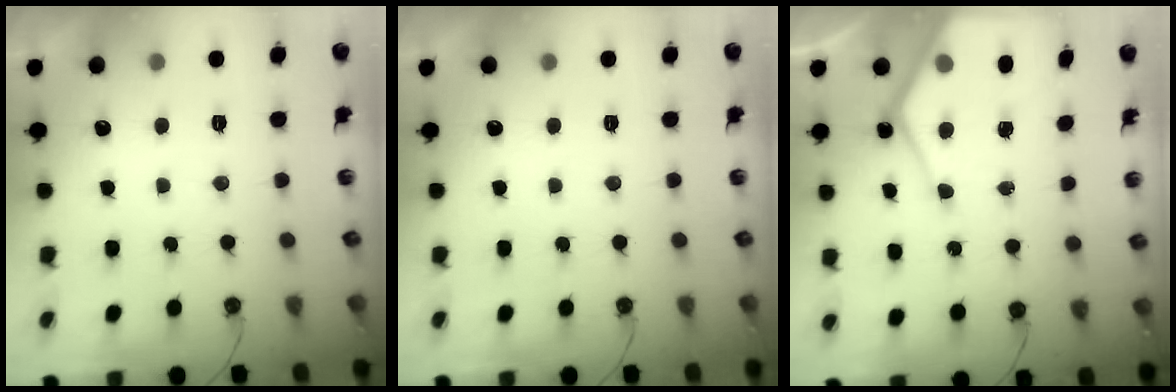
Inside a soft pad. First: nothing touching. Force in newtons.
{"total": 0.0}
{"total": 9.7, "press": 9.7, "slide": 0.9}